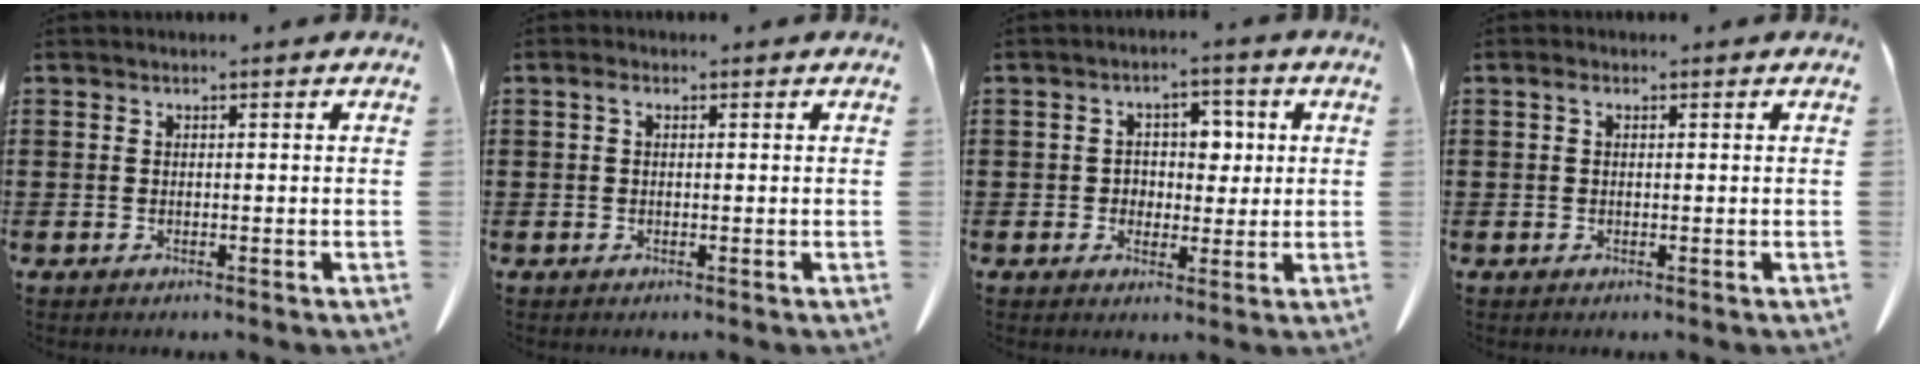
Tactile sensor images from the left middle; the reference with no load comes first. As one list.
[{"total": 1.3, "force": [0.2, 0.7, 1.1], "torque": [-0.025, 0.006, 0.002]}, {"total": 3.9, "force": [0.7, 3.3, 2.0], "torque": [-0.044, 0.010, 0.005]}, {"total": 1.1, "force": [0.2, 0.6, 1.0], "torque": [-0.022, 0.006, 0.002]}]